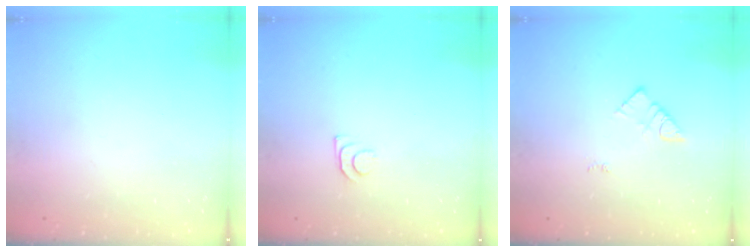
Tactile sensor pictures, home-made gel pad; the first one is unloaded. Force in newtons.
{"total": 5.4, "press": 5.4, "slide": 0.7}
{"total": 3.0, "press": 3.0, "slide": 0.2}